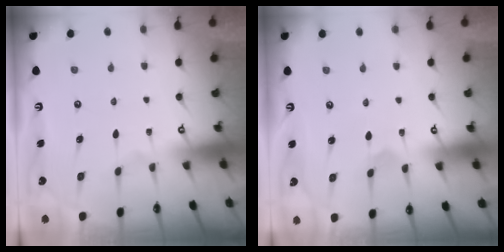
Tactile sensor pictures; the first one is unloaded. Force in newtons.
{"total": 1.9, "press": 1.9, "slide": 0.1}